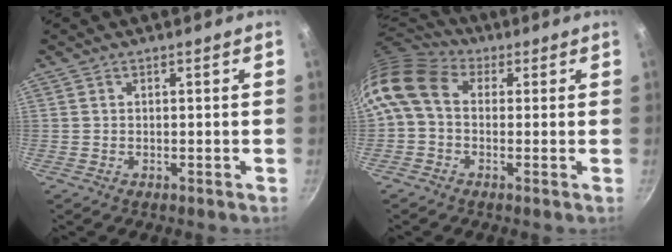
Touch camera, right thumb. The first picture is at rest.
{"total": 11.1, "force": [1.6, 8.2, 7.3], "torque": [-0.144, 0.025, 0.009]}